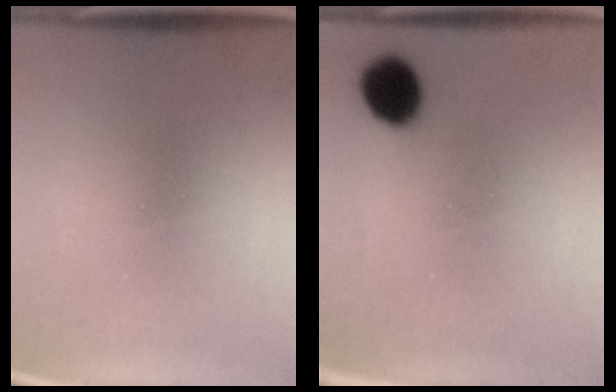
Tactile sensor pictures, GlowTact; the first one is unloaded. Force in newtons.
{"total": 8.6}